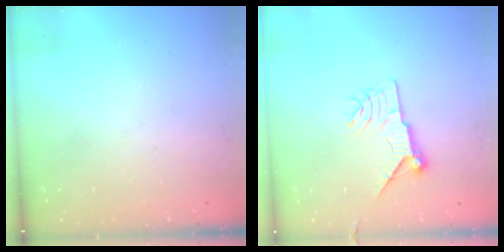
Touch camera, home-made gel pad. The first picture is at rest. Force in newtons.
{"total": 9.9, "press": 9.9, "slide": 1.0}